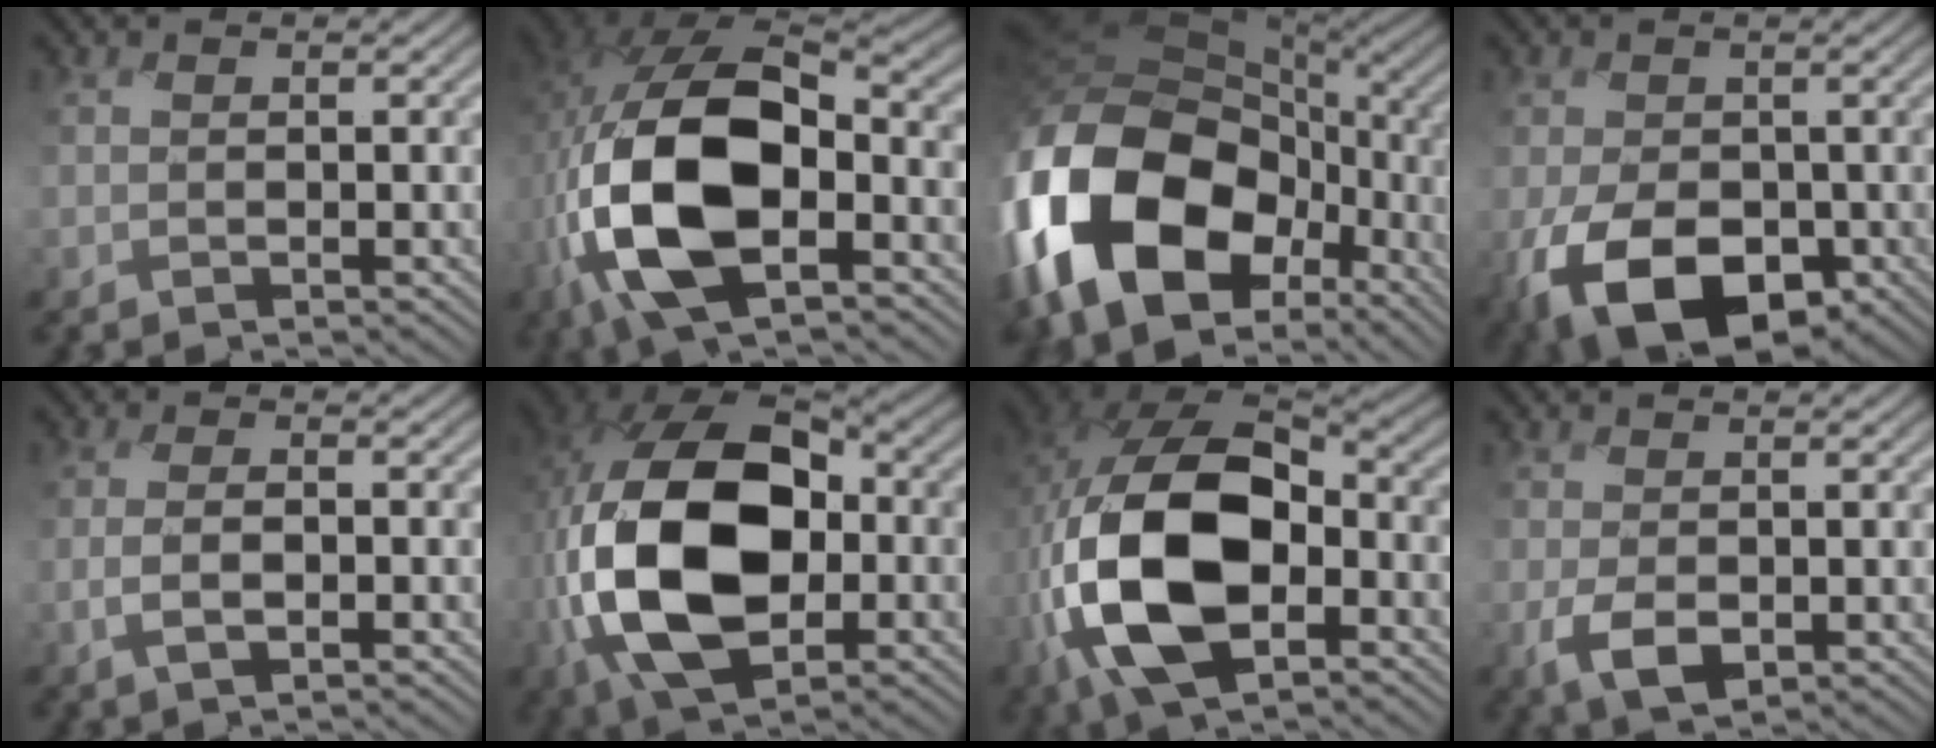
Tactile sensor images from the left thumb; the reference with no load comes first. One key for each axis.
{"total": 15.4, "fx": -3.6, "fy": 8.2, "fz": 12.5, "tx": -0.278, "ty": -0.009, "tz": -0.074}
{"total": 20.4, "fx": -7.5, "fy": 13.6, "fz": 13.2, "tx": -0.326, "ty": -0.025, "tz": -0.135}
{"total": 10.0, "fx": -4.2, "fy": 6.2, "fz": 6.6, "tx": -0.131, "ty": -0.025, "tz": -0.076}
{"total": 2.4, "fx": -0.9, "fy": 0.6, "fz": 2.1, "tx": -0.050, "ty": 0.000, "tz": -0.025}
{"total": 18.4, "fx": -2.6, "fy": 12.2, "fz": 13.5, "tx": -0.326, "ty": -0.036, "tz": -0.038}
{"total": 16.5, "fx": -3.6, "fy": 9.9, "fz": 12.7, "tx": -0.291, "ty": -0.013, "tz": -0.073}
{"total": 3.2, "fx": -1.0, "fy": 2.0, "fz": 2.3, "tx": -0.054, "ty": -0.009, "tz": -0.019}